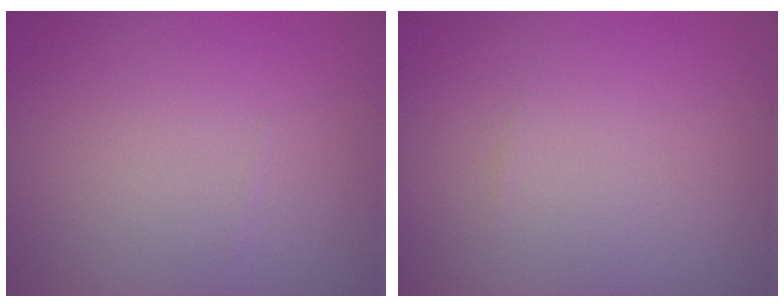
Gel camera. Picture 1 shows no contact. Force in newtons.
{"total": 0.0}